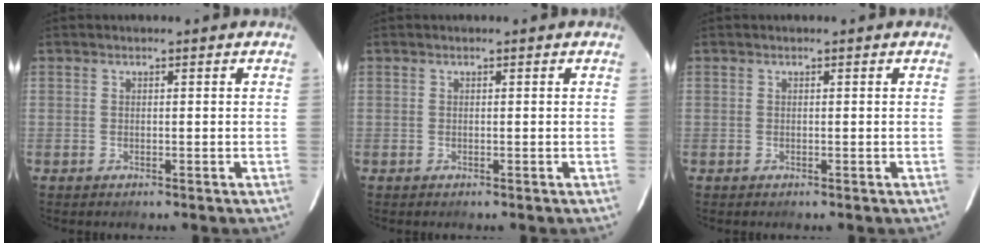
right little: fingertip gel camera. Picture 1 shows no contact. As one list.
[{"total": 0.0}, {"total": 0.0}]